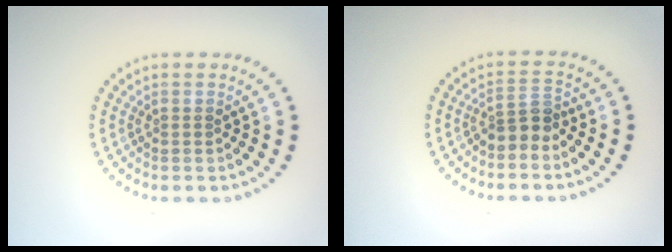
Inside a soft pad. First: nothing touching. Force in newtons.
{"total": 2.3, "press": 1.8, "slide": 1.5}